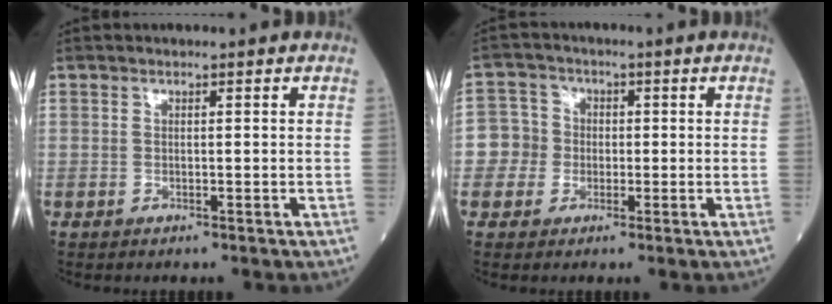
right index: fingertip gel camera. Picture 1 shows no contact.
{"total": 4.5, "force": [-0.7, 4.4, 0.6], "torque": [-0.008, 0.019, -0.016]}